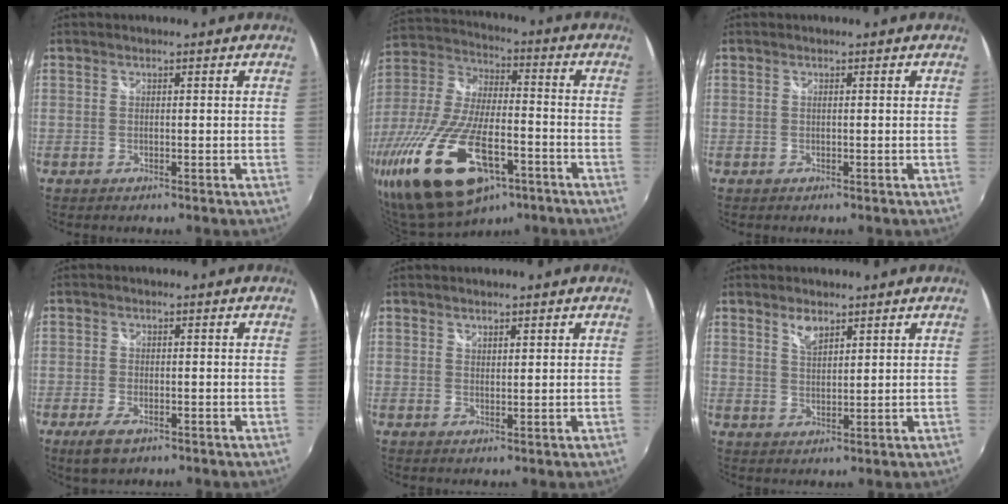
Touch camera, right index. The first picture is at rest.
{"total": 27.7, "force": [-14.3, 11.9, 20.6], "torque": [-0.437, -0.063, -0.244]}
{"total": 0.0}
{"total": 4.4, "force": [-2.6, 1.9, 2.9], "torque": [-0.069, -0.009, -0.047]}
{"total": 1.3, "force": [1.2, 0.5, 0.3], "torque": [-0.001, -0.001, 0.020]}
{"total": 3.3, "force": [2.4, 1.4, 1.8], "torque": [-0.028, -0.001, 0.043]}